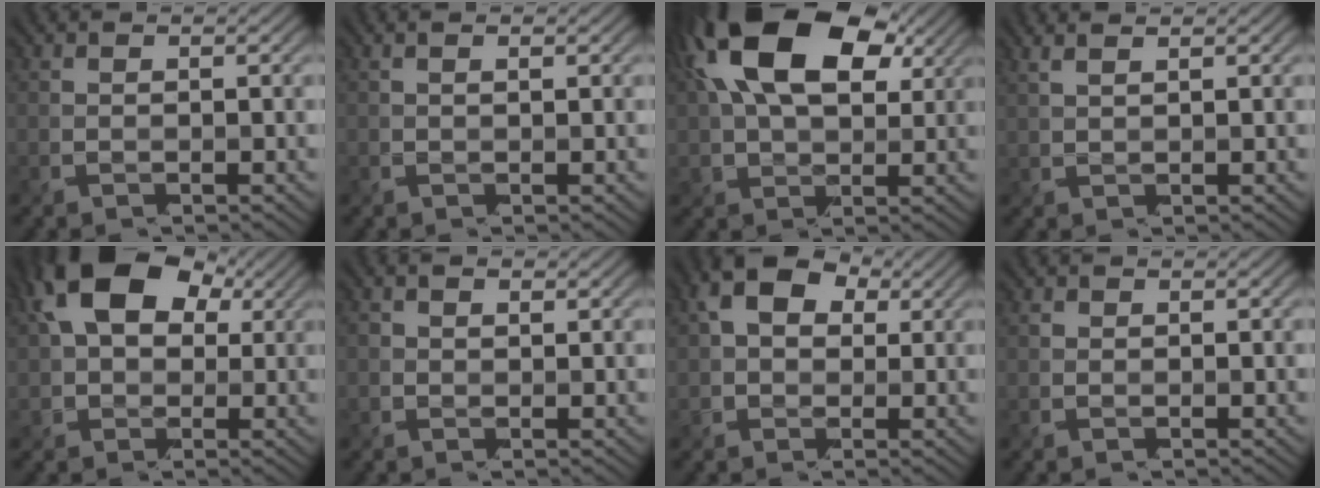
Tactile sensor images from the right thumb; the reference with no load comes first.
{"total": 0.7, "force": [0.0, -0.7, 0.1], "torque": [-0.008, -0.007, 0.009]}
{"total": 18.6, "force": [7.3, 10.2, 13.7], "torque": [-0.276, 0.050, 0.116]}
{"total": 2.1, "force": [1.7, -0.6, 1.1], "torque": [-0.035, 0.001, 0.048]}
{"total": 13.8, "force": [4.3, 9.2, 9.4], "torque": [-0.178, 0.035, 0.067]}
{"total": 1.0, "force": [0.0, 0.8, 0.6], "torque": [-0.021, 0.003, -0.003]}
{"total": 6.9, "force": [2.0, 5.0, 4.4], "torque": [-0.096, 0.024, 0.023]}
{"total": 0.7, "force": [0.1, 0.6, 0.3], "torque": [-0.005, 0.001, -0.005]}